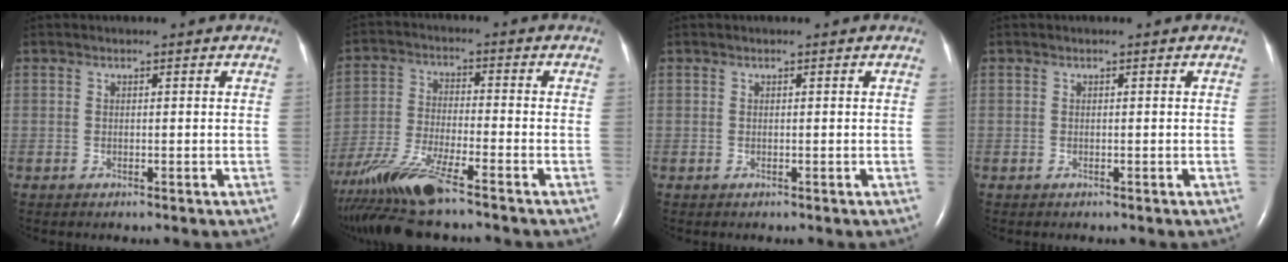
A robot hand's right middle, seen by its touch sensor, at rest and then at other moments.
{"total": 12.7, "force": [-10.0, 0.8, 7.8], "torque": [-0.166, -0.028, -0.185]}
{"total": 0.0}
{"total": 0.0}